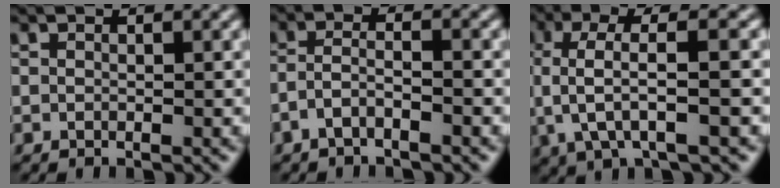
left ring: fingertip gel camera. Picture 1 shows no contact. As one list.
[{"total": 2.2, "force": [-1.4, 0.5, 1.6], "torque": [-0.035, 0.006, -0.034]}, {"total": 5.7, "force": [0.3, 1.5, 5.5], "torque": [-0.109, 0.008, 0.006]}]